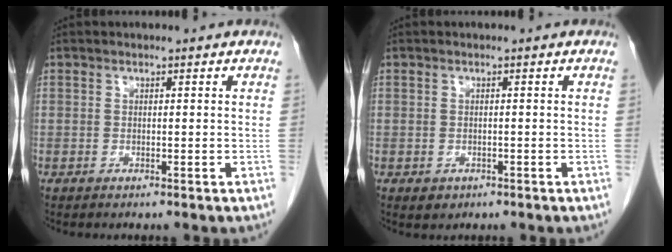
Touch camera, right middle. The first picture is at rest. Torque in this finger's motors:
{"motor_torque": [0.43, -0.08, 0.03, 0.01]}